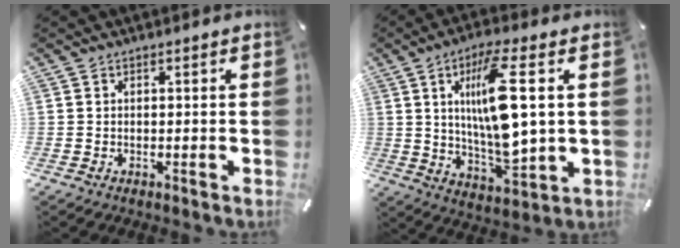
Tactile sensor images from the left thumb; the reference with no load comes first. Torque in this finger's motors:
{"motor_torque": [1.98, 1.95, 0.94, 0.55, 0.22]}